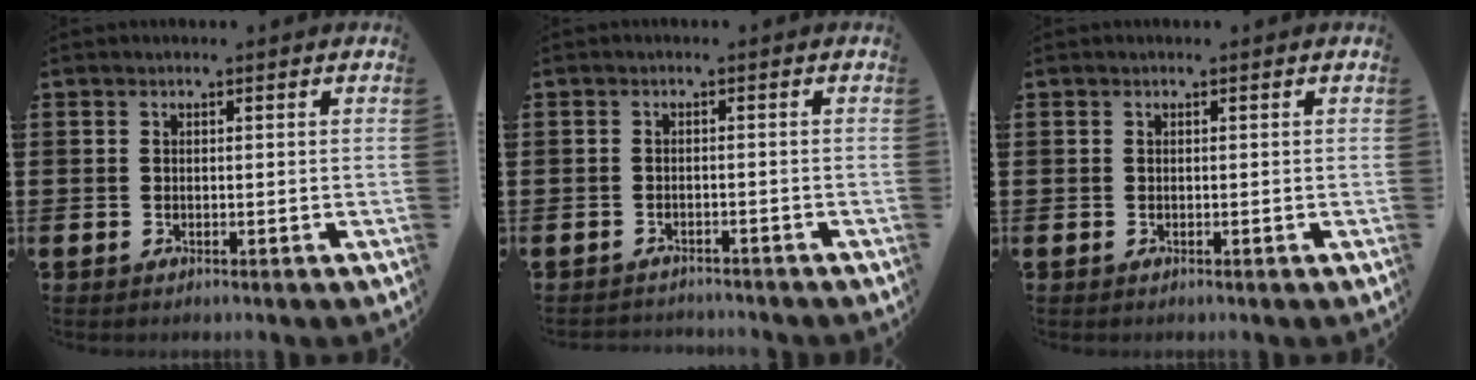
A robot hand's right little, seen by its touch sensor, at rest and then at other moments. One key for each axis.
{"total": 1.2, "fx": -1.2, "fy": 0.0, "fz": -0.1, "tx": -0.003, "ty": 0.003, "tz": -0.027}
{"total": 0.0}